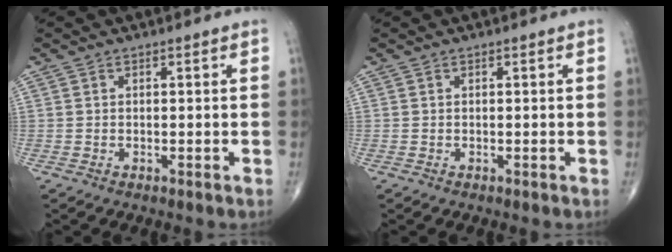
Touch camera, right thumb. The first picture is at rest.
{"total": 0.0}